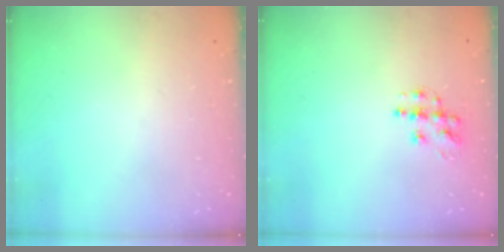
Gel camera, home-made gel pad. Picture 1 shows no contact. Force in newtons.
{"total": 9.8, "press": 9.8, "slide": 0.6}